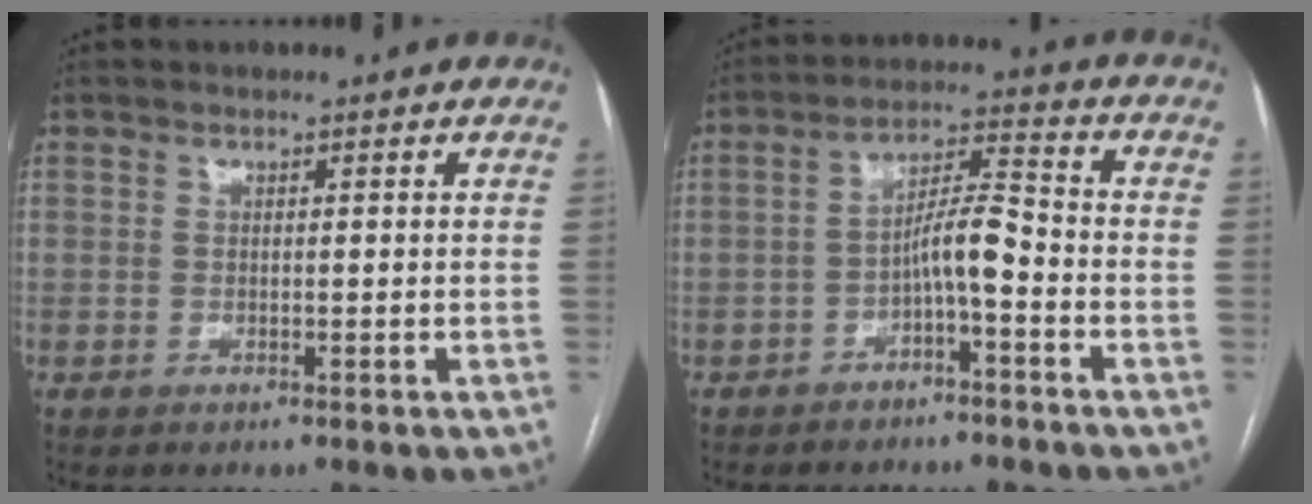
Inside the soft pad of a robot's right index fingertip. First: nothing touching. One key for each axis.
{"total": 6.1, "fx": -2.4, "fy": 0.8, "fz": 5.6, "tx": -0.098, "ty": 0.023, "tz": -0.040}